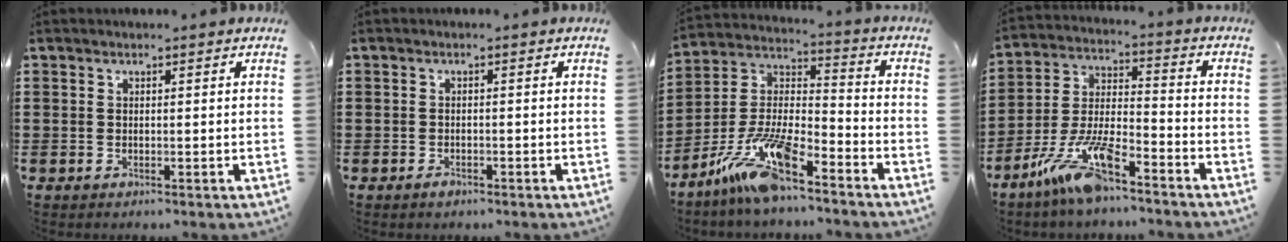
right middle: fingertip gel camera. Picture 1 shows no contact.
{"total": 1.0, "force": [-0.8, 0.6, 0.3], "torque": [-0.006, 0.000, -0.018]}
{"total": 13.1, "force": [-9.7, 2.6, 8.4], "torque": [-0.187, 0.011, -0.193]}
{"total": 11.1, "force": [-8.2, 2.1, 7.1], "torque": [-0.167, 0.003, -0.162]}